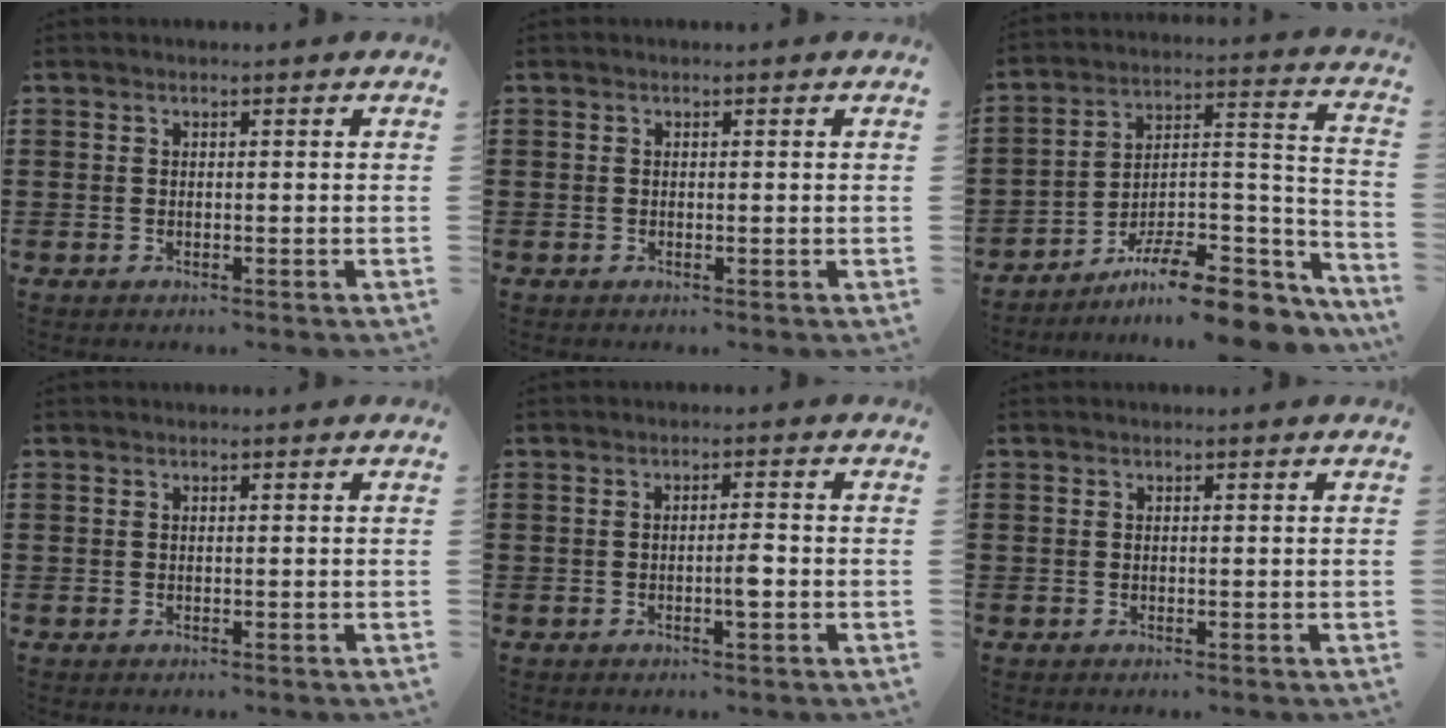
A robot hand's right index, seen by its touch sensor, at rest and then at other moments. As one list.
[{"total": 0.0}, {"total": 11.2, "force": [-8.8, 2.8, 6.4], "torque": [-0.096, 0.028, -0.161]}, {"total": 0.0}, {"total": 2.7, "force": [-0.7, 0.4, 2.5], "torque": [-0.044, 0.002, -0.014]}, {"total": 0.0}]